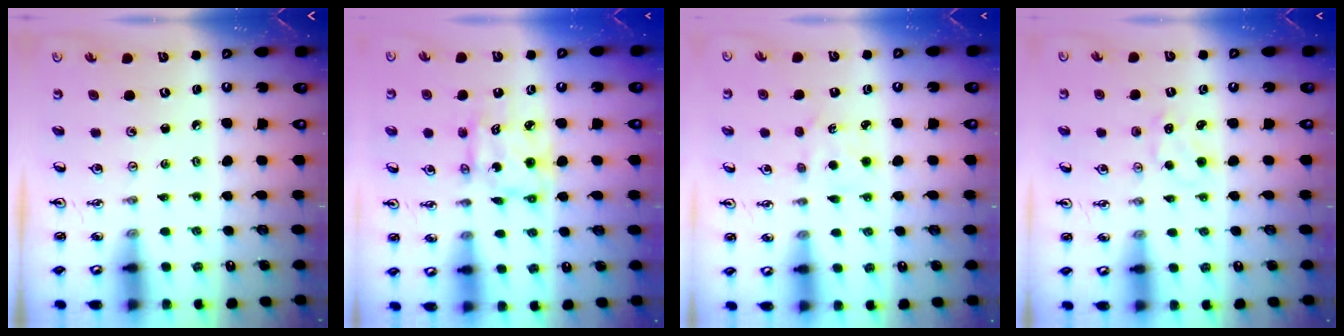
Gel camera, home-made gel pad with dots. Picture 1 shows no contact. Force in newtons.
{"total": 6.4, "press": 6.4, "slide": 0.3}
{"total": 2.3, "press": 2.2, "slide": 0.3}
{"total": 1.1, "press": 1.1, "slide": 0.2}